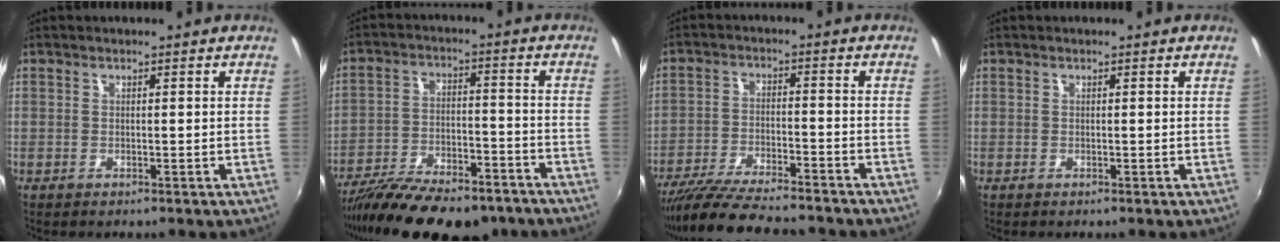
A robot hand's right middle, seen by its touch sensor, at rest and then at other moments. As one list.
[{"total": 21.8, "force": [-17.5, 7.1, 11.1], "torque": [-0.212, -0.034, -0.263]}, {"total": 15.6, "force": [-13.7, 2.5, 7.1], "torque": [-0.148, -0.031, -0.225]}, {"total": 0.0}]